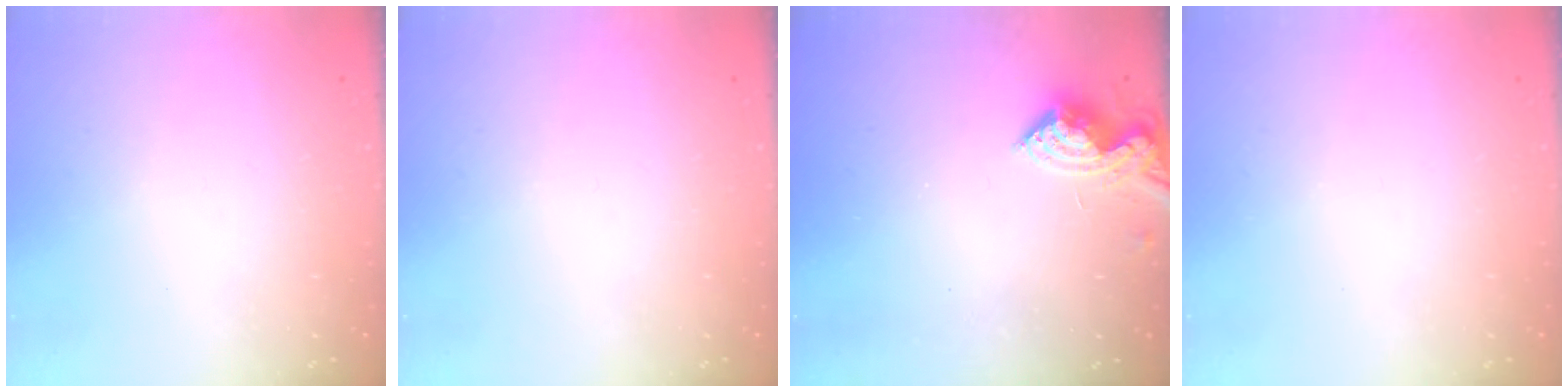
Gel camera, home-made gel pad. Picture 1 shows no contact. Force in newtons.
{"total": 0.0}
{"total": 8.7, "press": 8.7, "slide": 0.3}
{"total": 0.0}